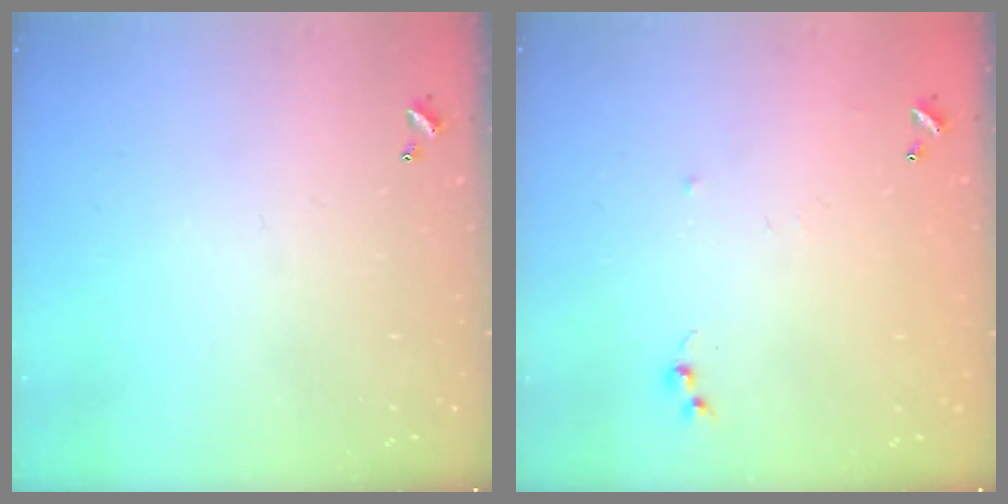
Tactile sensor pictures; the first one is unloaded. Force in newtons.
{"total": 5.8, "press": 5.7, "slide": 0.8}